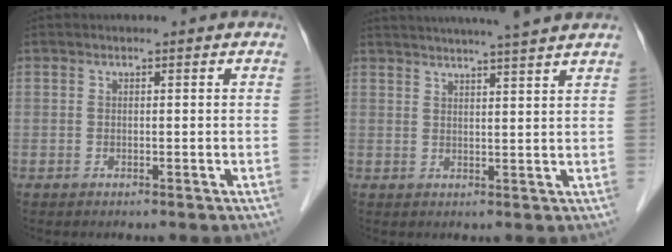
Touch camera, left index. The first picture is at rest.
{"total": 12.6, "force": [11.2, -1.1, 5.6], "torque": [-0.090, 0.003, 0.139]}